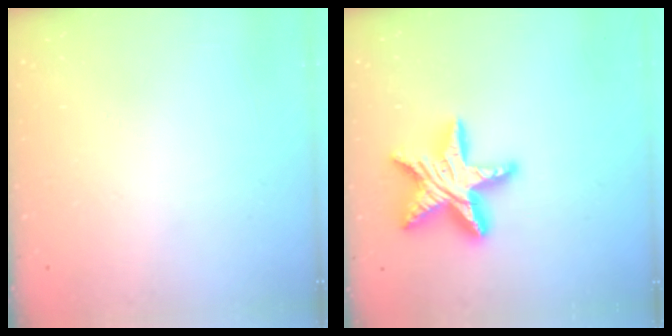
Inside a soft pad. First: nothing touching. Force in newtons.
{"total": 17.3, "press": 17.3, "slide": 1.5}